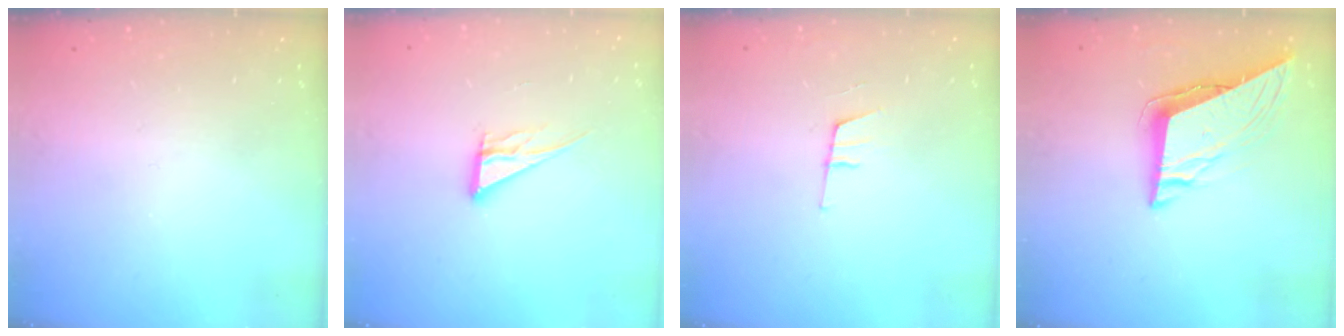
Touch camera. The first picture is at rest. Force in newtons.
{"total": 7.1, "press": 7.1, "slide": 0.2}
{"total": 7.7, "press": 7.2, "slide": 2.8}
{"total": 8.9, "press": 8.8, "slide": 1.4}